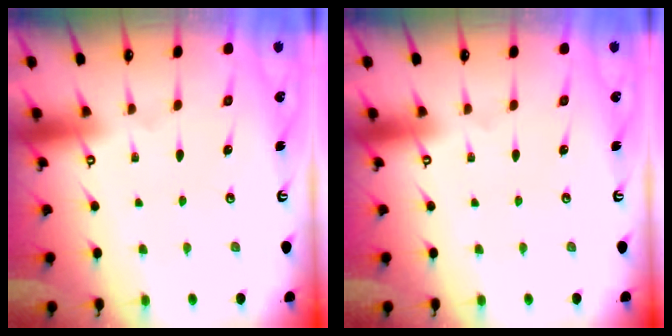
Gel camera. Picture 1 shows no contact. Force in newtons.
{"total": 0.0}